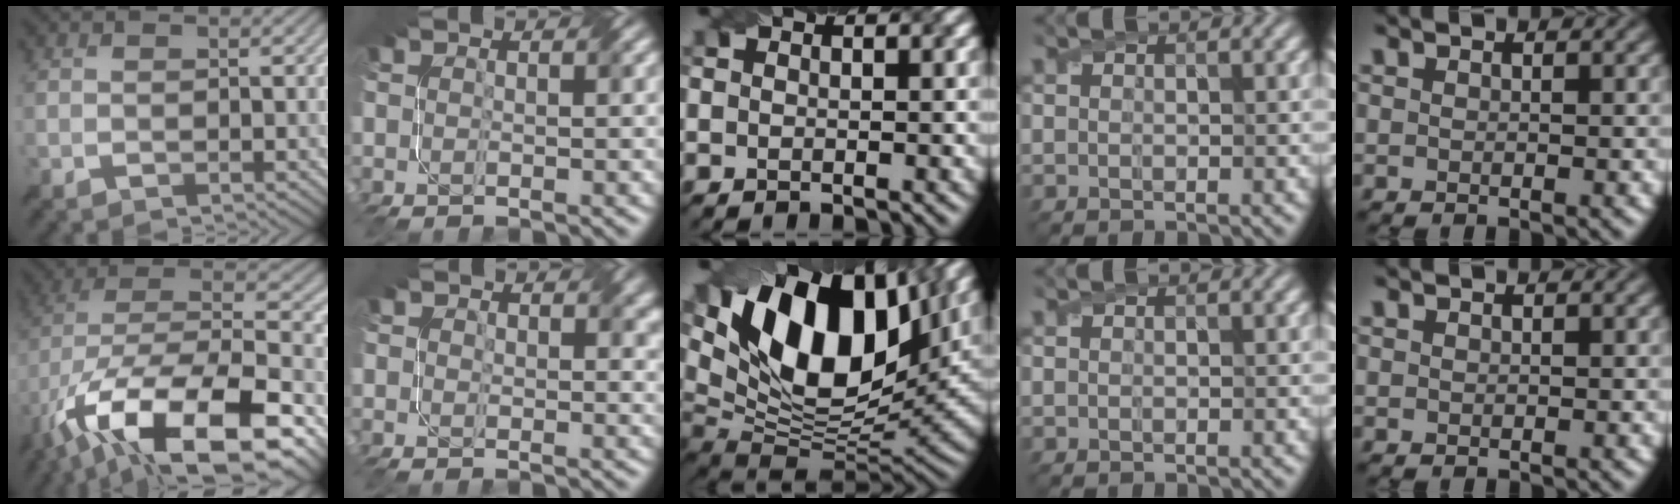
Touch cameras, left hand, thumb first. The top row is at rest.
{"thumb": {"total": 19.5, "force": [-7.8, 9.7, 15.1], "torque": [-0.304, -0.016, -0.128]}, "index": {"total": 2.6, "force": [1.2, 1.9, 1.4], "torque": [-0.019, -0.006, 0.016]}, "middle": {"total": 17.0, "force": [6.7, 8.9, 12.8], "torque": [-0.223, 0.016, 0.106]}, "little": {"total": 0.7, "force": [-0.1, -0.3, -0.6], "torque": [0.005, 0.003, 0.008]}}